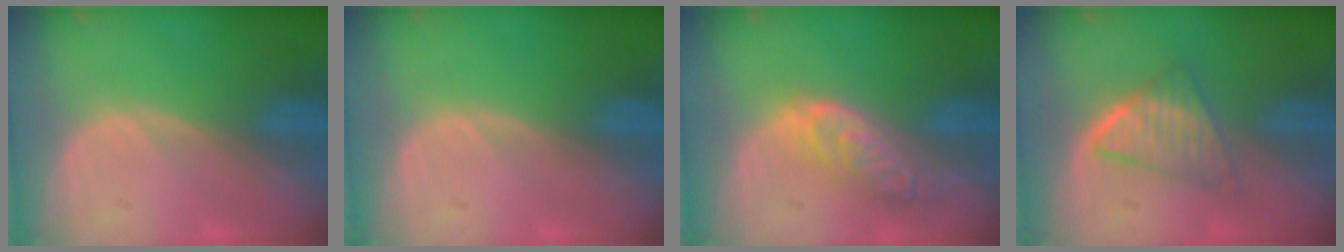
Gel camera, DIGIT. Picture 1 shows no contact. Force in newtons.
{"total": 0.0}
{"total": 6.3, "press": 5.6, "slide": 2.8}
{"total": 5.3, "press": 5.0, "slide": 1.8}